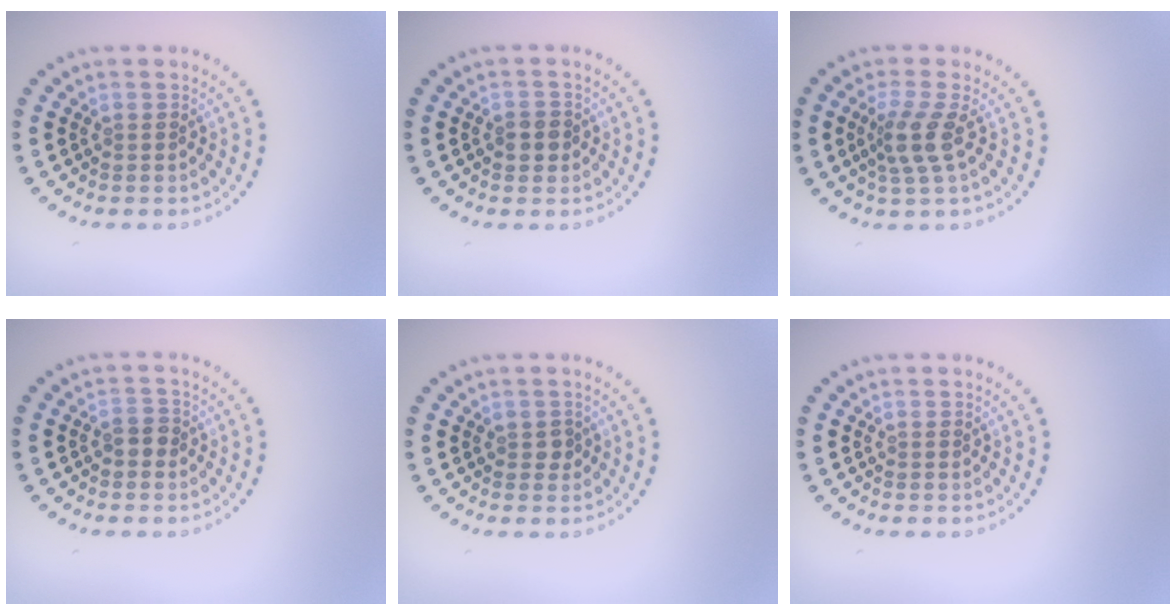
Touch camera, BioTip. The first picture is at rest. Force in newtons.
{"total": 1.7, "press": 1.6, "slide": 0.6}
{"total": 2.7, "press": 2.1, "slide": 1.7}
{"total": 1.3, "press": 1.2, "slide": 0.5}
{"total": 0.9, "press": 0.8, "slide": 0.3}
{"total": 0.0}